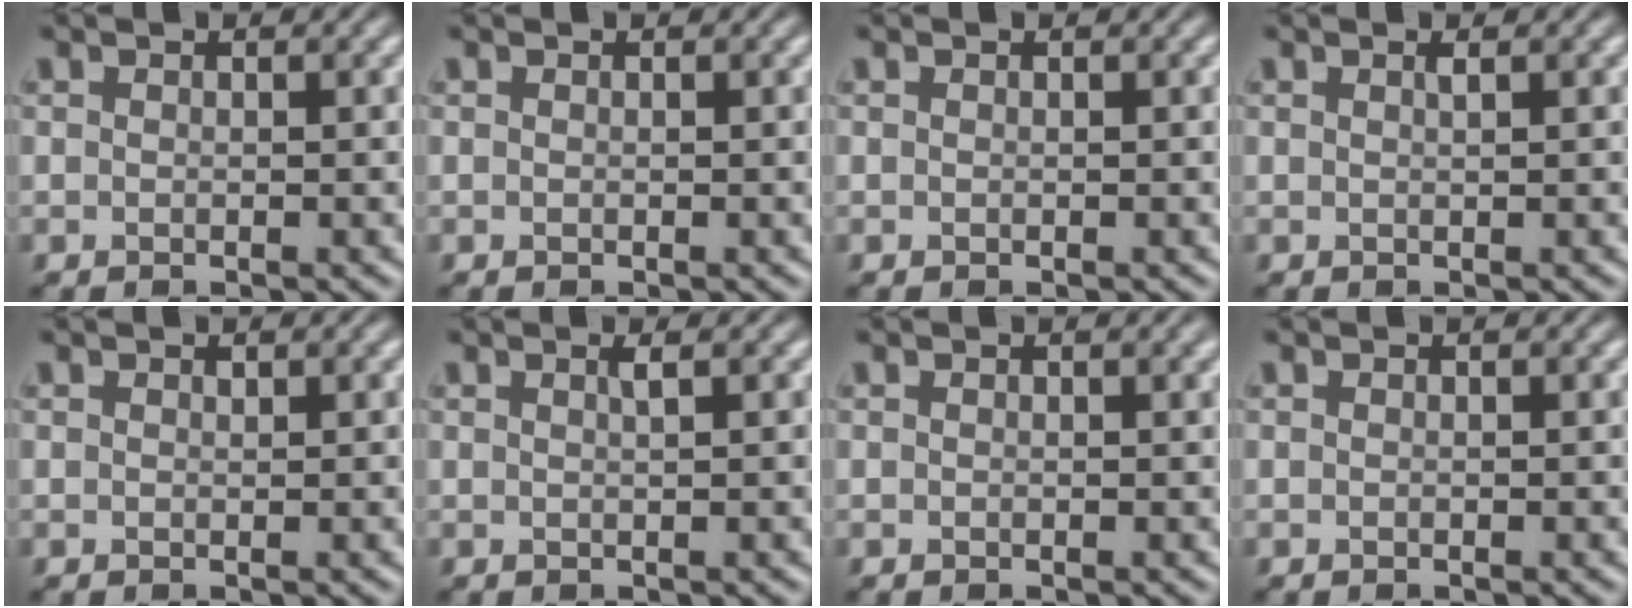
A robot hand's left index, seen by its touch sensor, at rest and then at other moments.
{"total": 0.0}
{"total": 0.0}
{"total": 0.5, "force": [0.3, 0.1, 0.4], "torque": [-0.005, 0.001, 0.005]}
{"total": 0.0}
{"total": 0.9, "force": [0.4, 0.2, 0.8], "torque": [-0.008, 0.002, 0.005]}
{"total": 0.7, "force": [0.4, 0.1, 0.5], "torque": [-0.004, 0.005, 0.006]}
{"total": 0.0}